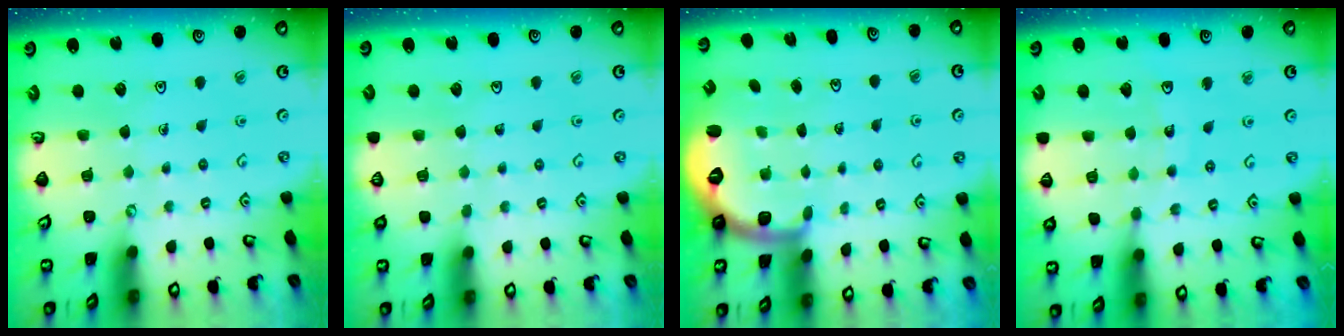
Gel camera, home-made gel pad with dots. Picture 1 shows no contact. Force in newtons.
{"total": 0.0}
{"total": 2.5, "press": 1.9, "slide": 1.6}
{"total": 9.2, "press": 8.7, "slide": 2.9}